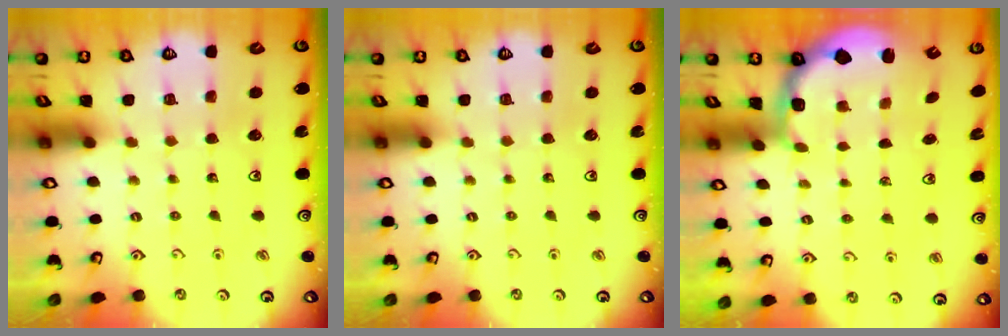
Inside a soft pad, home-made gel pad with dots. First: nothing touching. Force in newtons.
{"total": 0.0}
{"total": 2.4, "press": 1.1, "slide": 2.2}